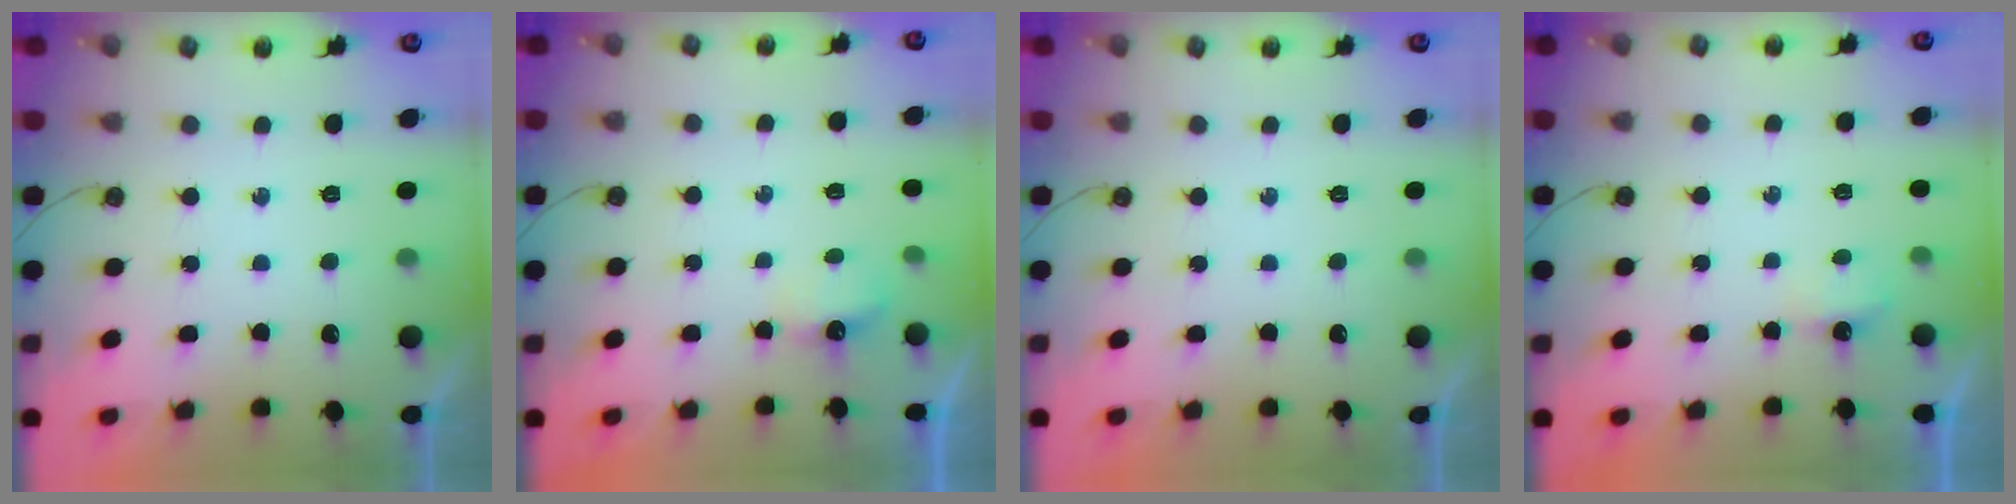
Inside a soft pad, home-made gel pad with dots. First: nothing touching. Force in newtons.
{"total": 4.0, "press": 3.9, "slide": 0.6}
{"total": 0.0}
{"total": 13.3, "press": 4.4, "slide": 12.6}